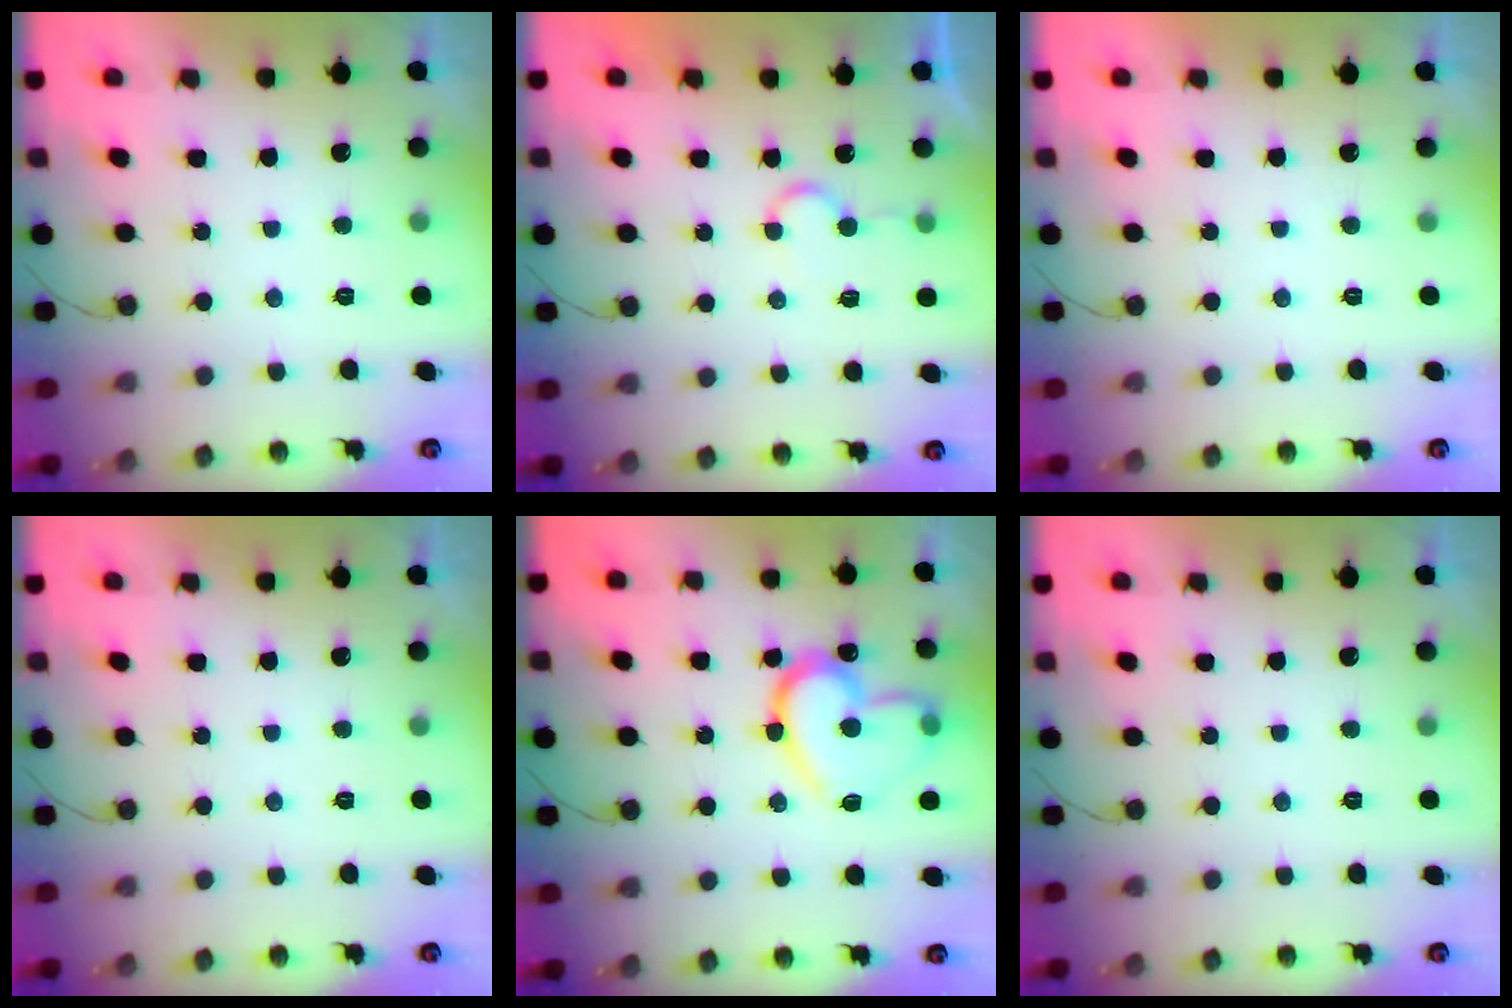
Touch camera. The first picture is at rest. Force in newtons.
{"total": 4.7, "press": 4.7, "slide": 0.3}
{"total": 2.0, "press": 2.0, "slide": 0.1}
{"total": 0.0}
{"total": 19.4, "press": 19.3, "slide": 1.7}
{"total": 0.0}